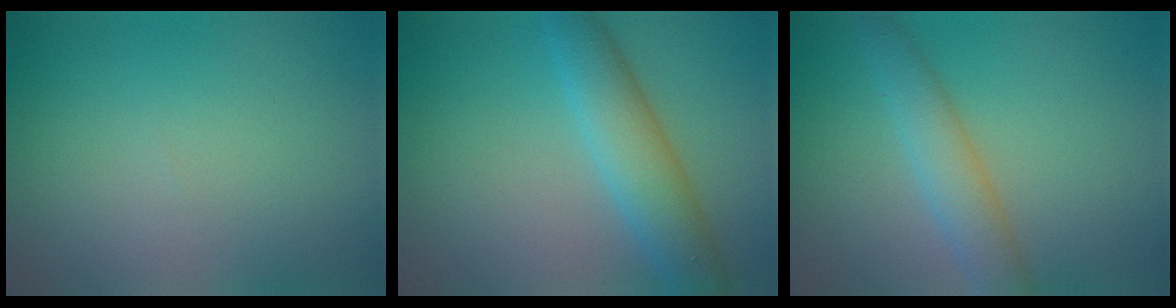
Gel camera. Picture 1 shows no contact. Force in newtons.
{"total": 4.8, "press": 4.8, "slide": 0.1}
{"total": 3.5, "press": 3.5, "slide": 0.1}